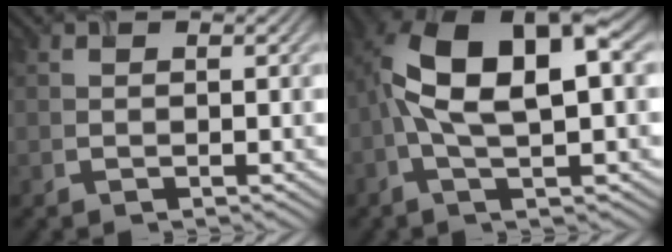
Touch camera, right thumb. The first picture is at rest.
{"total": 11.2, "force": [0.9, 4.7, 10.2], "torque": [-0.209, 0.004, 0.018]}